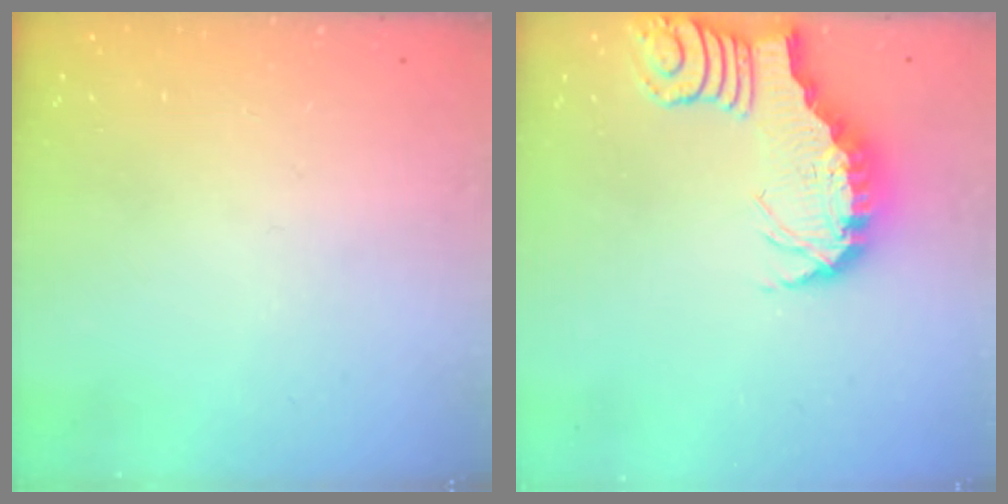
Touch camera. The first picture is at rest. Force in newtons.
{"total": 3.3, "press": 3.2, "slide": 0.5}